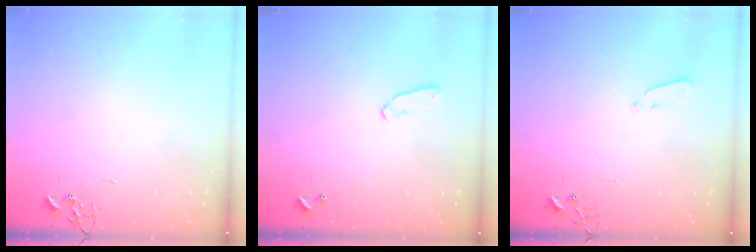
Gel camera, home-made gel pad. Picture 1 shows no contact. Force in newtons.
{"total": 6.8, "press": 6.7, "slide": 1.0}
{"total": 3.6, "press": 3.6, "slide": 0.5}